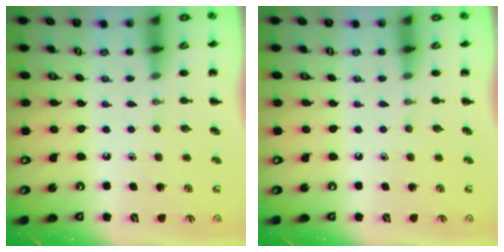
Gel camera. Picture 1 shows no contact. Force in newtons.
{"total": 0.0}